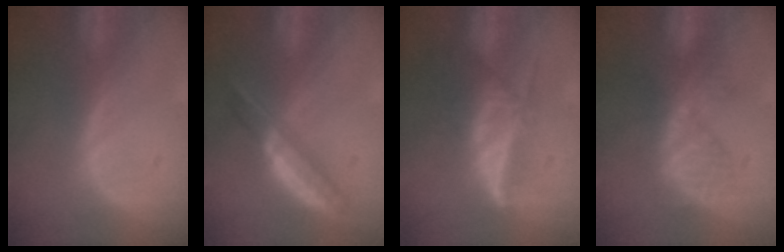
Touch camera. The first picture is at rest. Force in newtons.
{"total": 5.2, "press": 5.1, "slide": 0.9}
{"total": 6.2, "press": 5.5, "slide": 2.8}
{"total": 5.8, "press": 5.8, "slide": 0.2}